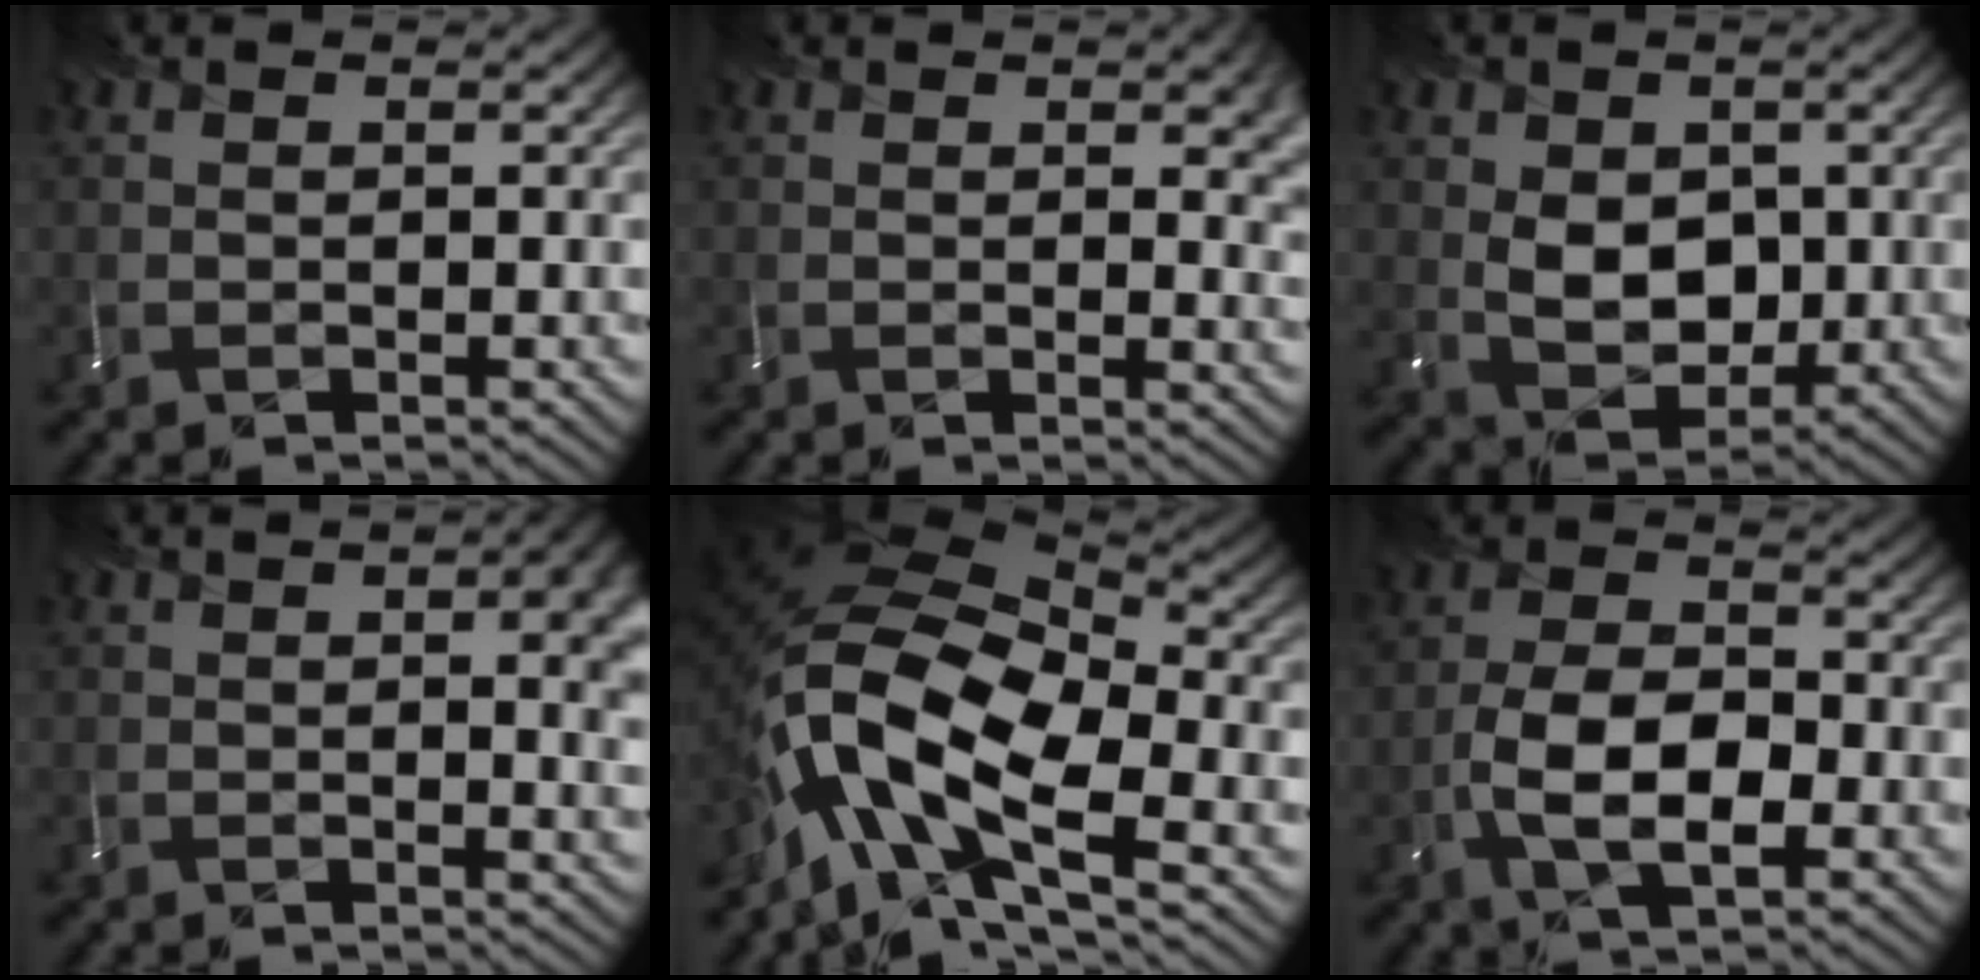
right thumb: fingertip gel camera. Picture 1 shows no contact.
{"total": 4.3, "force": [1.7, 2.0, 3.4], "torque": [-0.044, -0.004, 0.033]}
{"total": 6.4, "force": [0.3, 4.9, 4.0], "torque": [-0.089, -0.011, 0.008]}
{"total": 5.8, "force": [1.4, 2.2, 5.2], "torque": [-0.058, 0.004, 0.023]}
{"total": 15.0, "force": [-6.5, 7.5, 11.2], "torque": [-0.238, -0.026, -0.126]}
{"total": 7.8, "force": [-3.0, 4.1, 5.9], "torque": [-0.122, 0.000, -0.062]}